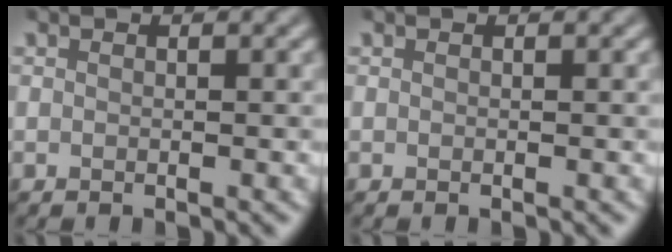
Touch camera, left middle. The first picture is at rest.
{"total": 0.0}